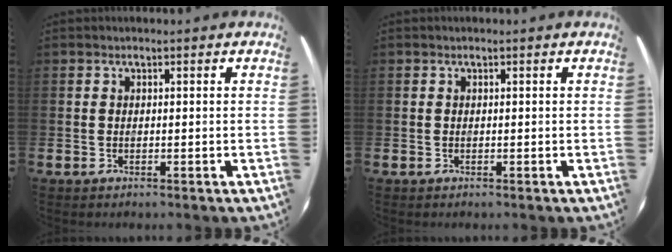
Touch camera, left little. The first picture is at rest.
{"total": 0.0}